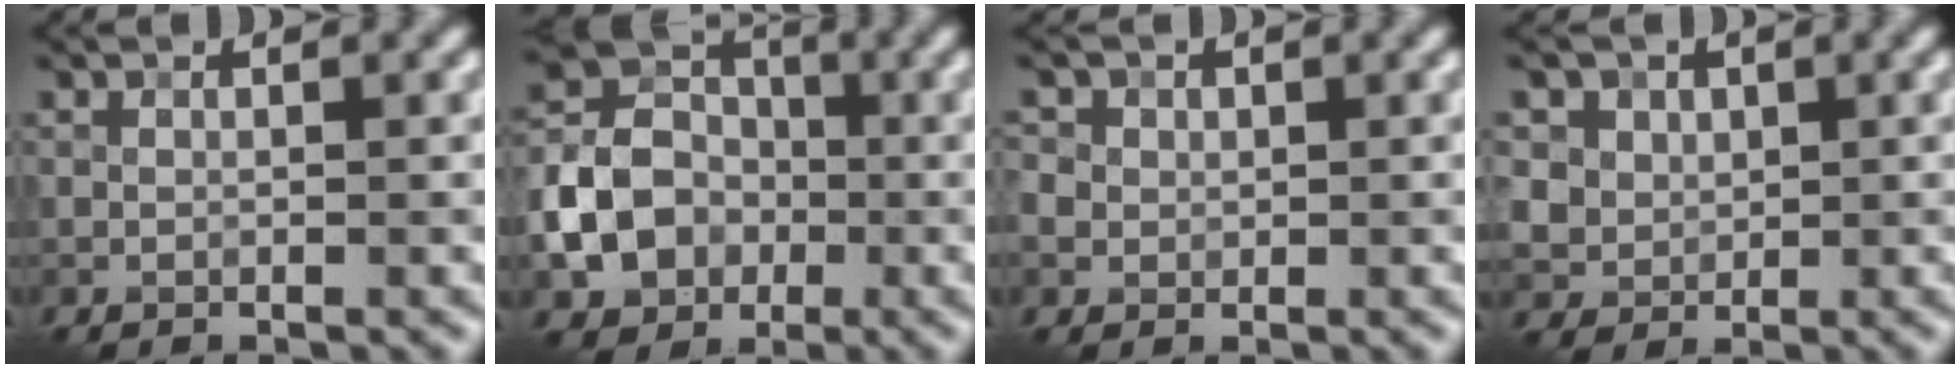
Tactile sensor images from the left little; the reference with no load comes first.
{"total": 7.6, "force": [-1.9, 6.1, 4.1], "torque": [-0.085, -0.004, -0.043]}
{"total": 3.5, "force": [1.1, 3.1, 1.3], "torque": [-0.020, 0.019, 0.005]}
{"total": 5.1, "force": [2.3, 4.2, 1.7], "torque": [-0.041, 0.002, 0.037]}